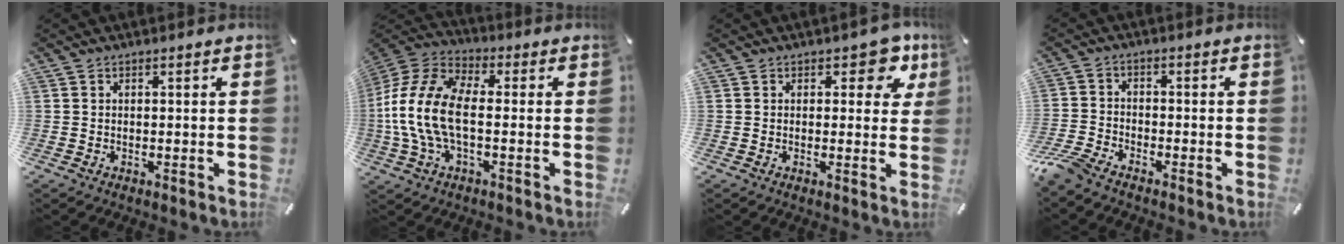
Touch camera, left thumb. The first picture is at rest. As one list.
[{"total": 14.6, "force": [-2.1, 7.9, 12.0], "torque": [-0.265, 0.002, -0.041]}, {"total": 6.6, "force": [3.4, 3.9, 4.2], "torque": [-0.036, -0.009, 0.051]}, {"total": 5.0, "force": [-4.4, 1.4, 1.9], "torque": [-0.061, 0.005, -0.092]}]